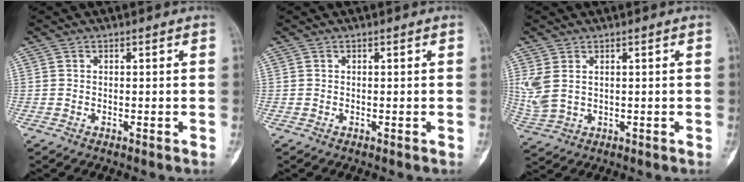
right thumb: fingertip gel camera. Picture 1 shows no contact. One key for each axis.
{"total": 0.0}
{"total": 5.2, "fx": 1.4, "fy": 3.4, "fz": 3.8, "tx": -0.098, "ty": 0.000, "tz": 0.039}